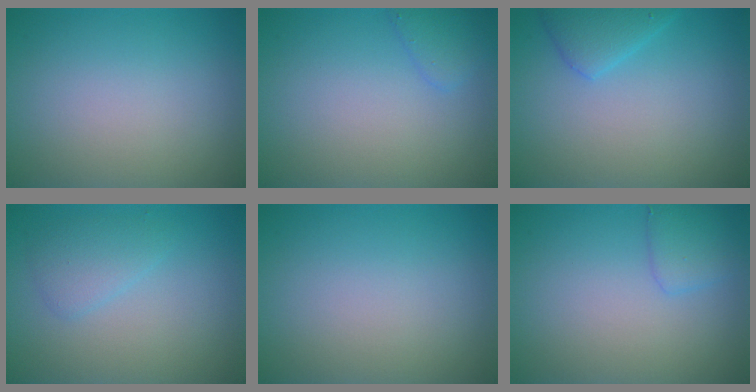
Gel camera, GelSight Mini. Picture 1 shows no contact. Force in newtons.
{"total": 1.5, "press": 1.5, "slide": 0.1}
{"total": 2.4, "press": 2.4, "slide": 0.2}
{"total": 1.9, "press": 1.9, "slide": 0.1}
{"total": 0.0}
{"total": 1.7, "press": 1.7, "slide": 0.1}